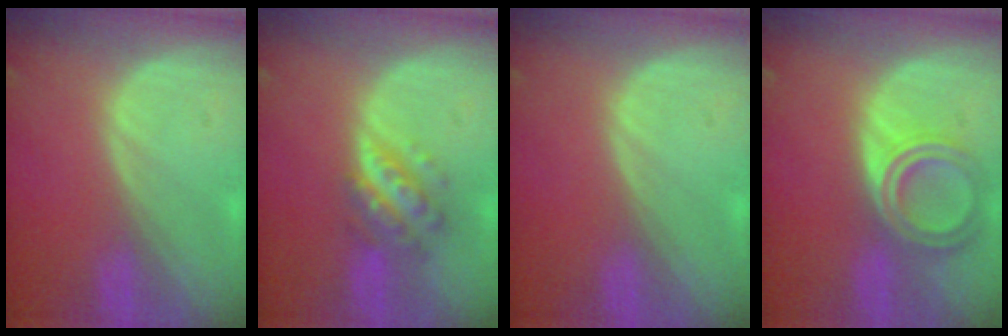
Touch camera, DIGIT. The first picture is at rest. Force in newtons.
{"total": 5.6, "press": 5.2, "slide": 2.2}
{"total": 0.0}
{"total": 6.6, "press": 5.9, "slide": 2.9}